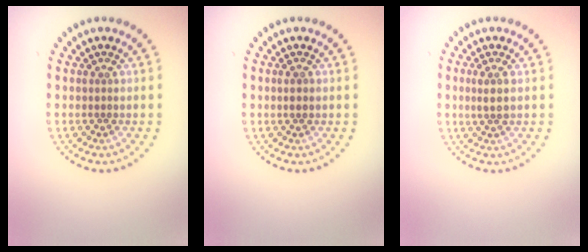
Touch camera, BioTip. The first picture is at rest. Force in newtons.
{"total": 0.9, "press": 0.8, "slide": 0.3}
{"total": 1.5, "press": 1.4, "slide": 0.7}